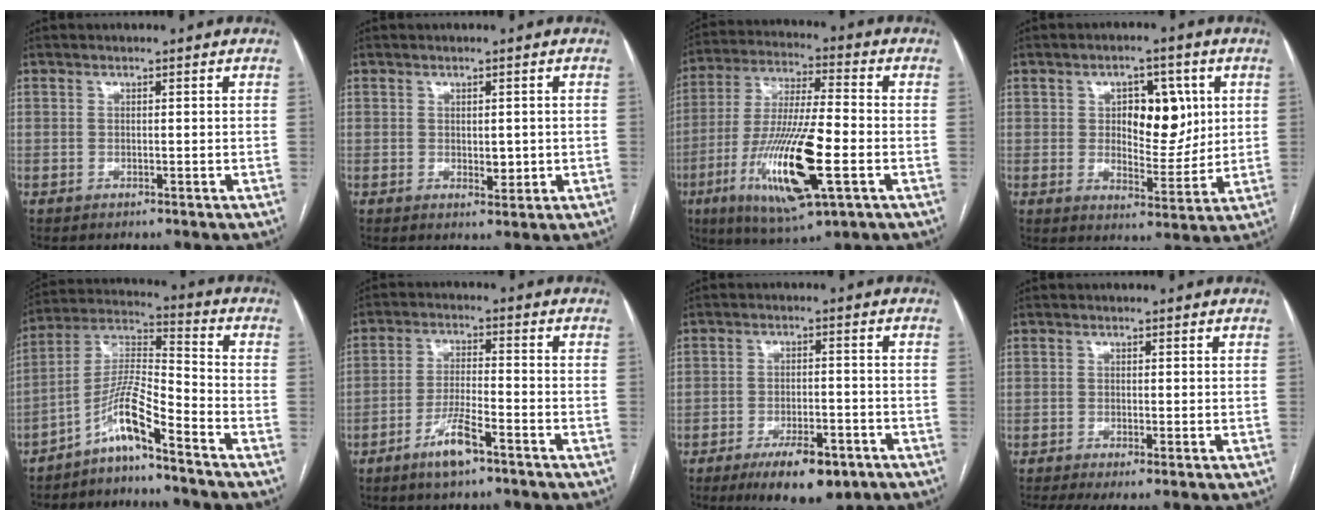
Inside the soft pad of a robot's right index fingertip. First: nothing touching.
{"total": 2.6, "force": [-0.1, 1.3, 2.2], "torque": [-0.030, -0.005, 0.004]}
{"total": 18.3, "force": [-5.9, 2.8, 17.1], "torque": [-0.350, -0.026, -0.102]}
{"total": 9.0, "force": [2.4, 4.6, 7.3], "torque": [-0.099, 0.011, 0.043]}
{"total": 8.7, "force": [-6.1, 0.2, 6.2], "torque": [-0.133, 0.009, -0.120]}
{"total": 6.2, "force": [-3.9, 0.8, 4.7], "torque": [-0.094, -0.004, -0.072]}
{"total": 9.3, "force": [-5.9, 3.2, 6.5], "torque": [-0.099, -0.007, -0.088]}
{"total": 3.7, "force": [-2.1, 0.9, 2.9], "torque": [-0.051, -0.011, -0.037]}